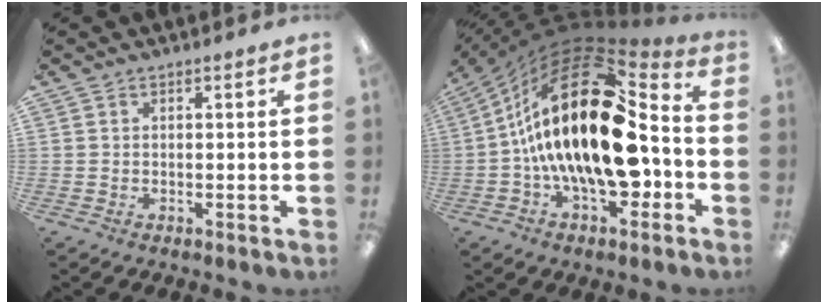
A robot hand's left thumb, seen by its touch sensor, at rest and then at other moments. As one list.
[{"total": 28.9, "force": [0.5, 13.0, 25.8], "torque": [-0.530, -0.015, 0.000]}]